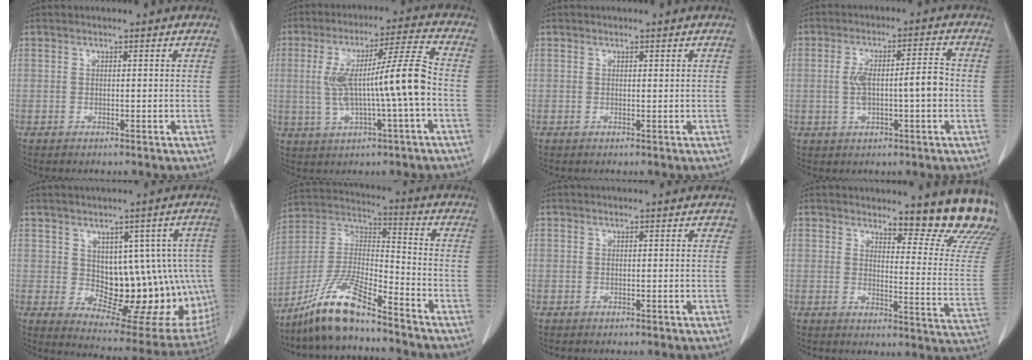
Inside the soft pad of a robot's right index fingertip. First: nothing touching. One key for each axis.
{"total": 12.5, "fx": -0.8, "fy": 0.3, "fz": 12.5, "tx": -0.231, "ty": 0.023, "tz": -0.011}
{"total": 0.0}
{"total": 7.5, "fx": -0.6, "fy": 1.8, "fz": 7.3, "tx": -0.140, "ty": 0.023, "tz": -0.005}
{"total": 16.2, "fx": -0.2, "fy": 8.2, "fz": 14.0, "tx": -0.148, "ty": 0.013, "tz": 0.025}
{"total": 12.3, "fx": -9.6, "fy": 1.5, "fz": 7.5, "tx": -0.159, "ty": -0.003, "tz": -0.186}
{"total": 0.7, "fx": 0.2, "fy": 0.3, "fz": 0.6, "tx": -0.007, "ty": 0.002, "tz": 0.002}
{"total": 13.6, "fx": 12.2, "fy": 1.3, "fz": 5.7, "tx": -0.052, "ty": -0.099, "tz": 0.126}